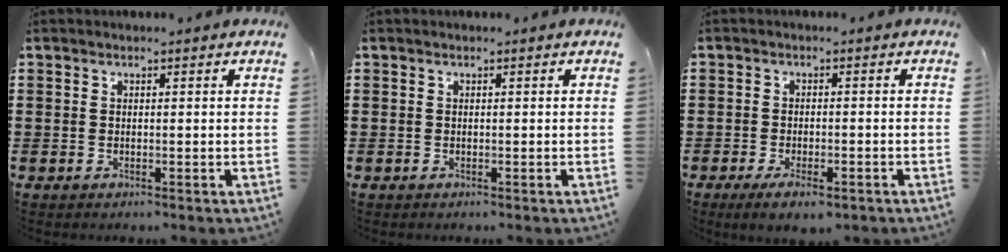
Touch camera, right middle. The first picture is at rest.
{"total": 0.0}
{"total": 3.3, "force": [-2.4, 1.0, 2.1], "torque": [-0.050, -0.003, -0.049]}